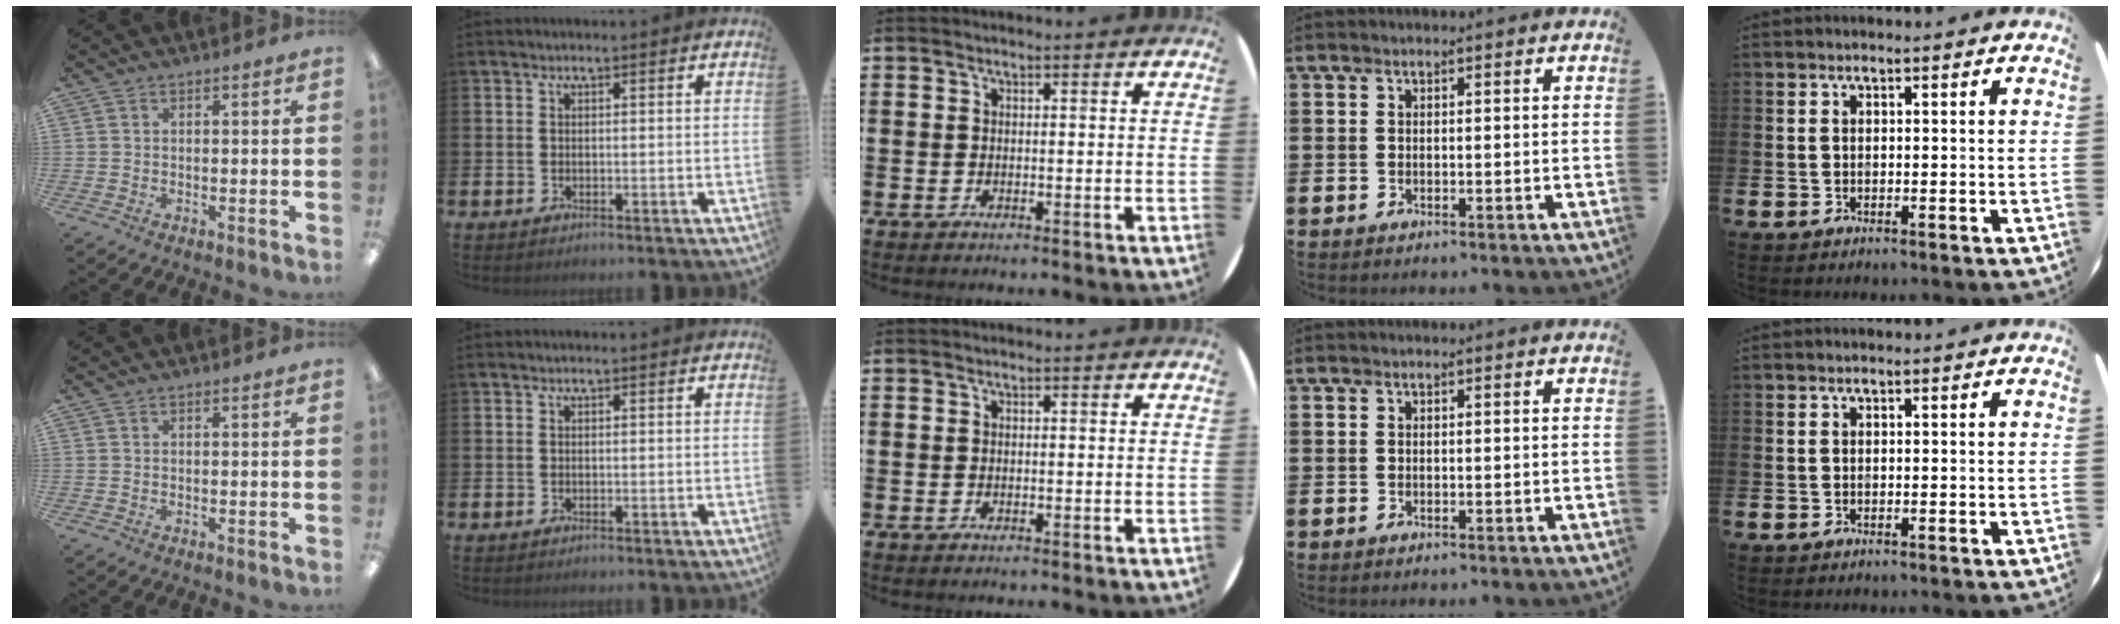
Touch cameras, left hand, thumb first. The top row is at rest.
{}